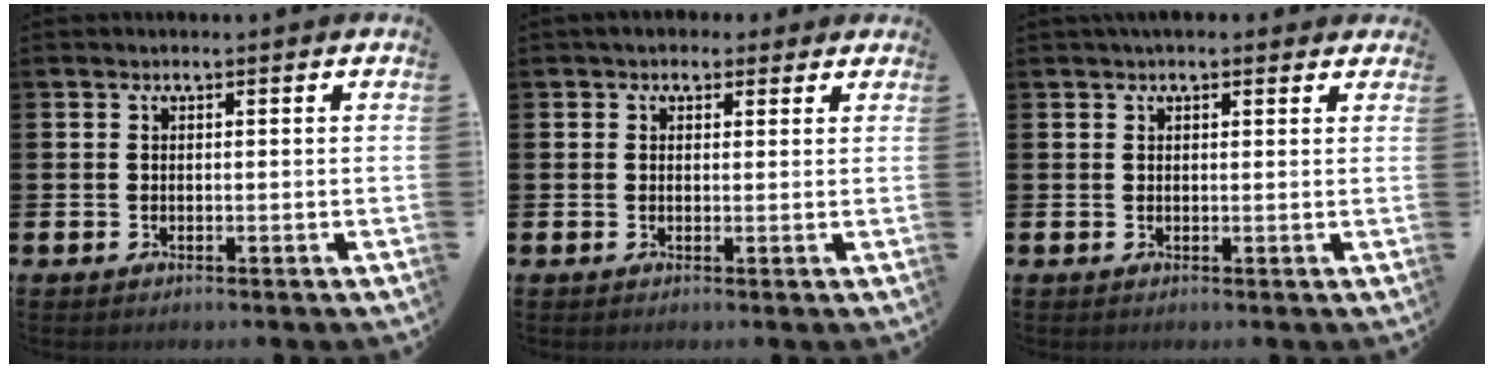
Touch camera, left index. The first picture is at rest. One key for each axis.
{"total": 2.1, "fx": 1.7, "fy": 1.2, "fz": 0.2, "tx": 0.003, "ty": 0.000, "tz": 0.028}
{"total": 2.0, "fx": 1.8, "fy": 0.7, "fz": 0.4, "tx": 0.003, "ty": -0.004, "tz": 0.029}